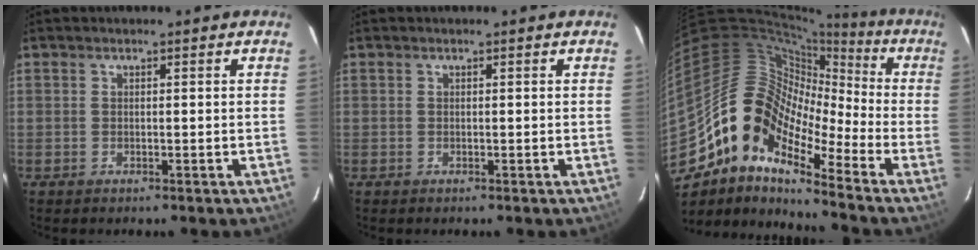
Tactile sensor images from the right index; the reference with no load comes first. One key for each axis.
{"total": 0.0}
{"total": 15.3, "fx": -8.8, "fy": 6.8, "fz": 10.4, "tx": -0.167, "ty": 0.006, "tz": -0.187}